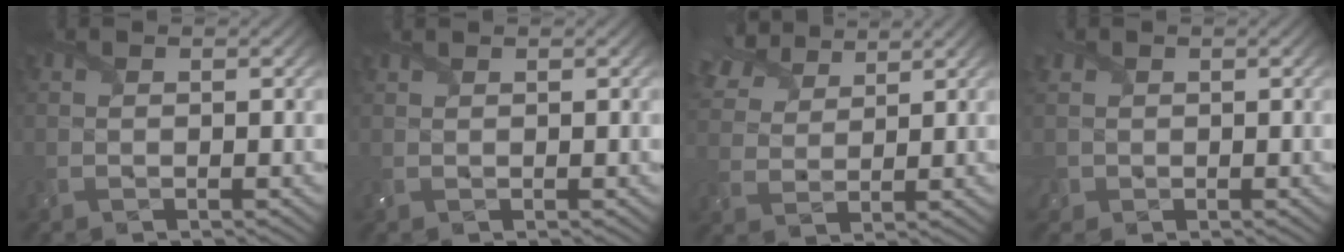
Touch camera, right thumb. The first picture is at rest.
{"total": 0.7, "force": [0.7, 0.0, 0.1], "torque": [-0.008, 0.007, 0.018]}
{"total": 7.0, "force": [5.4, 3.1, 3.2], "torque": [-0.085, 0.024, 0.108]}
{"total": 2.5, "force": [0.4, 2.4, 0.5], "torque": [-0.029, 0.001, 0.002]}